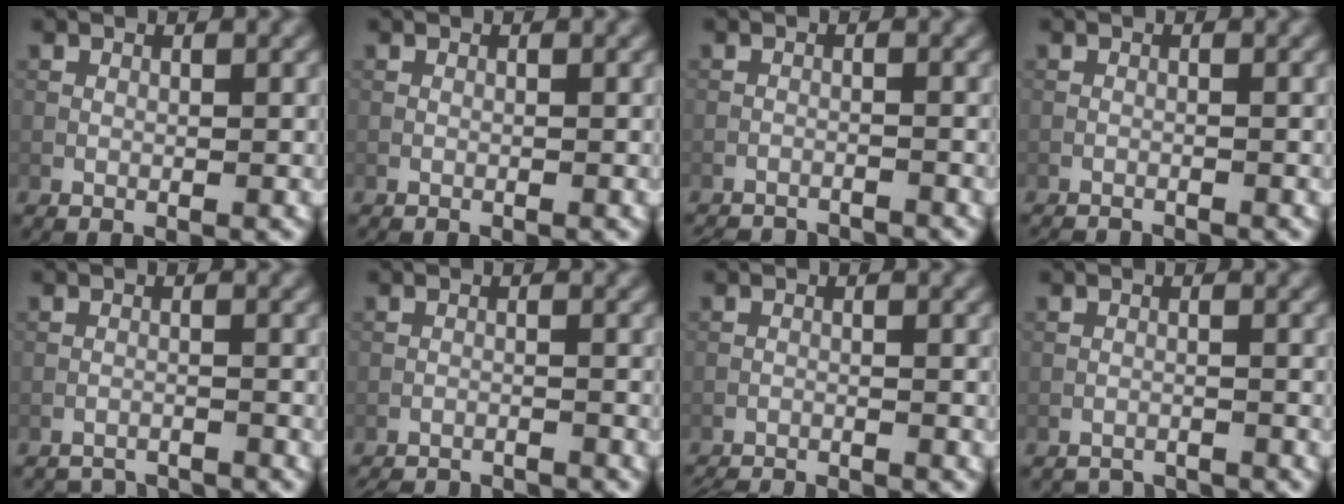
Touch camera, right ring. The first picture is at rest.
{"total": 0.8, "force": [-0.8, 0.1, 0.1], "torque": [0.004, -0.001, -0.012]}
{"total": 6.6, "force": [-6.4, 1.0, 0.9], "torque": [-0.012, -0.008, -0.091]}
{"total": 2.9, "force": [-2.8, 0.3, 0.5], "torque": [-0.014, -0.008, -0.044]}
{"total": 4.4, "force": [-4.4, 0.5, 0.2], "torque": [-0.007, -0.006, -0.064]}
{"total": 7.5, "force": [-7.3, 1.2, 1.0], "torque": [-0.010, -0.004, -0.102]}
{"total": 6.0, "force": [-5.8, 0.8, 1.0], "torque": [-0.018, -0.014, -0.084]}
{"total": 4.0, "force": [-4.0, 0.4, 0.2], "torque": [-0.005, -0.006, -0.058]}